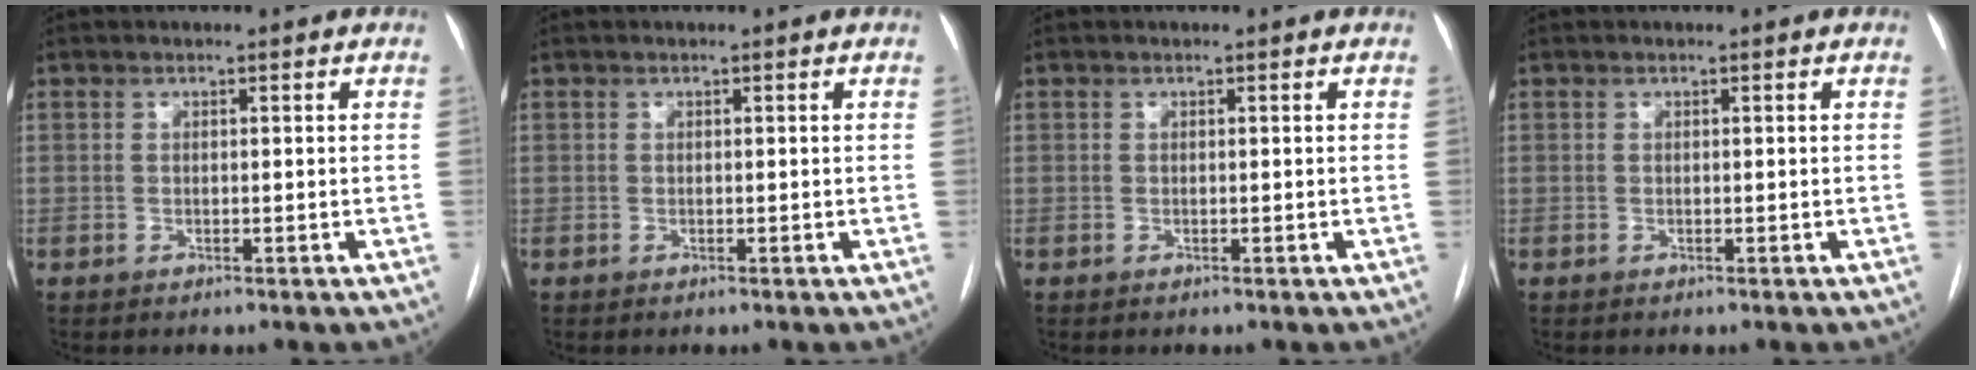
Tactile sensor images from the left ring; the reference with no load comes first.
{"total": 0.0}
{"total": 0.0}
{"total": 0.0}